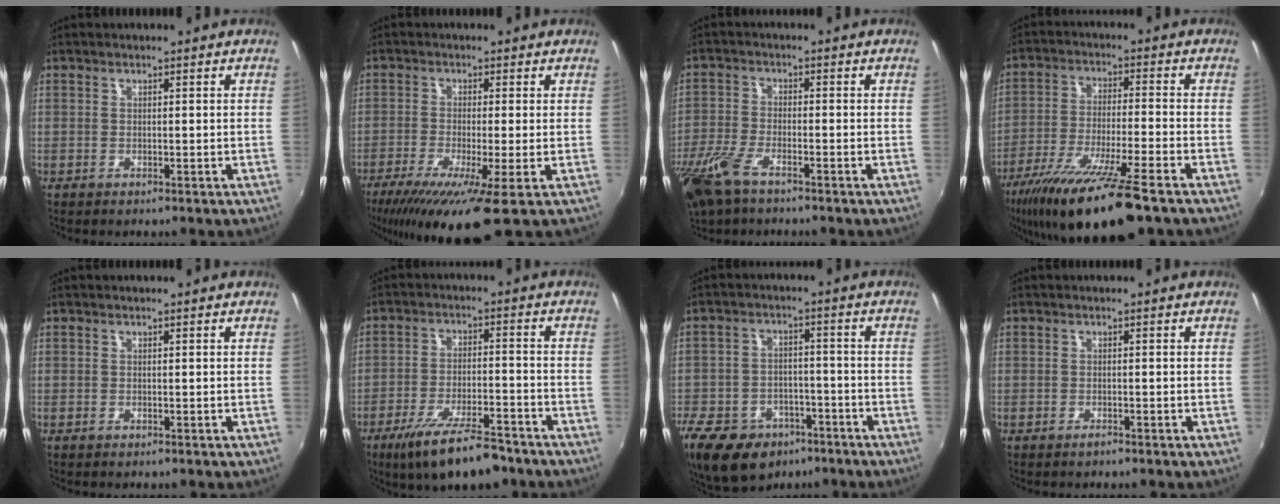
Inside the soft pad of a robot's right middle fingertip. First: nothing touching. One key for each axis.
{"total": 11.5, "fx": -6.3, "fy": 0.7, "fz": 9.6, "tx": -0.200, "ty": -0.048, "tz": -0.112}
{"total": 10.3, "fx": -6.8, "fy": 4.0, "fz": 6.7, "tx": -0.169, "ty": -0.026, "tz": -0.140}
{"total": 18.5, "fx": -13.2, "fy": 1.6, "fz": 12.8, "tx": -0.245, "ty": -0.048, "tz": -0.225}
{"total": 0.0}
{"total": 12.7, "fx": -9.3, "fy": 3.3, "fz": 8.0, "tx": -0.163, "ty": -0.024, "tz": -0.153}
{"total": 19.1, "fx": -11.3, "fy": 12.6, "fz": 8.8, "tx": -0.227, "ty": -0.007, "tz": -0.168}
{"total": 0.8, "fx": -0.7, "fy": 0.2, "fz": 0.3, "tx": -0.005, "ty": 0.000, "tz": -0.014}